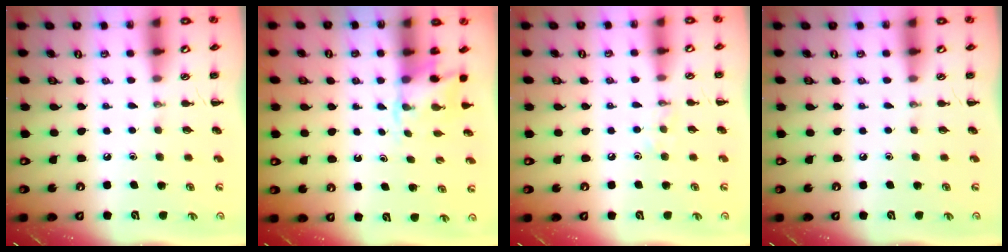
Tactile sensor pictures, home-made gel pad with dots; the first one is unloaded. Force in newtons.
{"total": 2.8, "press": 2.6, "slide": 1.0}
{"total": 3.8, "press": 3.7, "slide": 1.2}
{"total": 0.0}